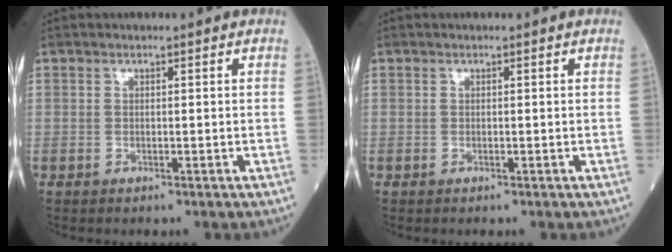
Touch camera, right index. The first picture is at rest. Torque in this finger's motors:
{"motor_torque": [0.01, 0.01, 0.02, 0.00]}